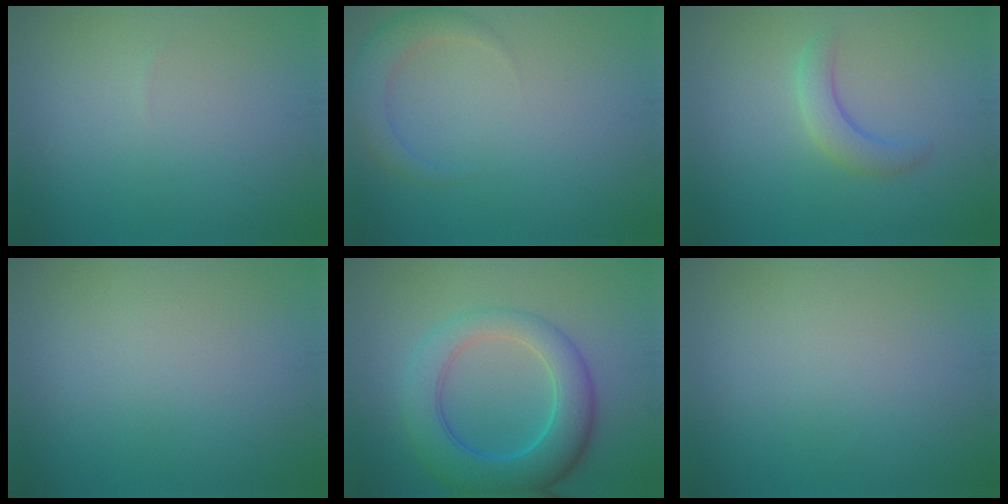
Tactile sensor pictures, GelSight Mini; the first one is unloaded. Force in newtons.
{"total": 2.7, "press": 2.7, "slide": 0.2}
{"total": 2.5, "press": 2.5, "slide": 0.2}
{"total": 0.0}
{"total": 7.0, "press": 7.0, "slide": 0.2}
{"total": 0.0}